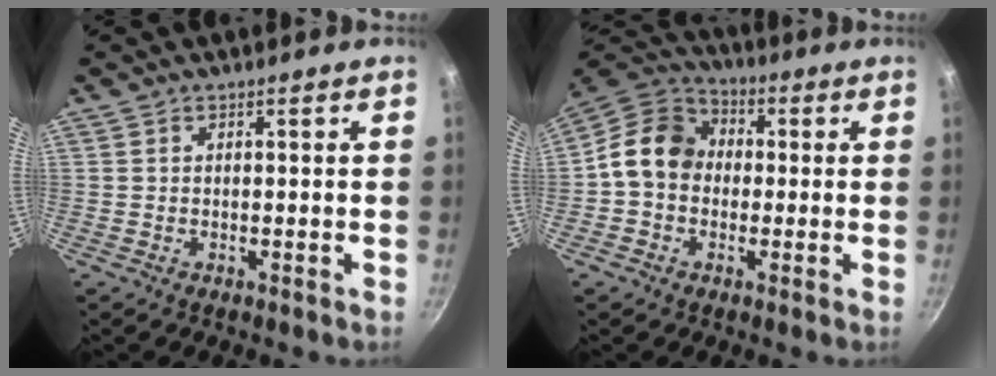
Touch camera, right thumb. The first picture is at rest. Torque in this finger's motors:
{"motor_torque": [1.65, 1.71, 1.12, -0.69, 0.38]}